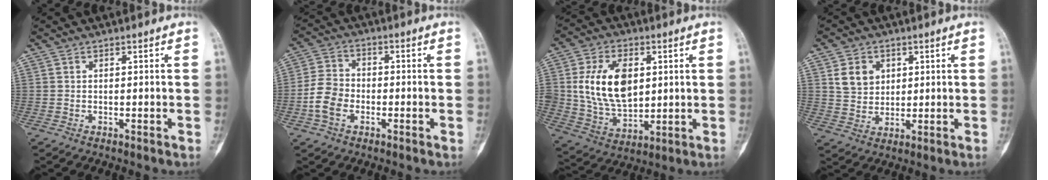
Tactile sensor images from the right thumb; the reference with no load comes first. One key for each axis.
{"total": 6.9, "fx": -2.2, "fy": 5.0, "fz": 4.2, "tx": -0.078, "ty": 0.018, "tz": -0.050}
{"total": 16.1, "fx": 2.9, "fy": 10.3, "fz": 12.0, "tx": -0.193, "ty": -0.011, "tz": 0.063}
{"total": 6.5, "fx": 2.3, "fy": 5.3, "fz": 3.1, "tx": -0.031, "ty": -0.013, "tz": 0.048}